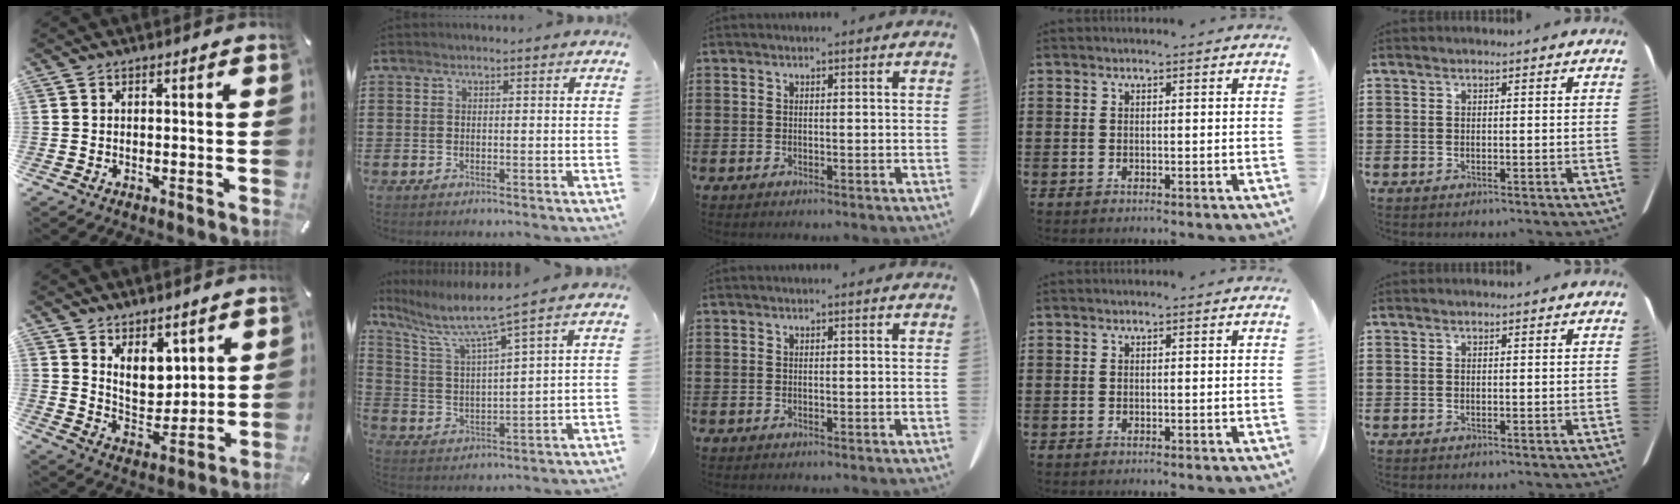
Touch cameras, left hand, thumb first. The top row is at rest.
{"thumb": {"total": 8.1, "force": [5.2, 5.5, 2.7], "torque": [-0.048, -0.037, 0.100]}, "index": {"total": 5.8, "force": [4.6, 0.0, 3.5], "torque": [-0.094, -0.036, 0.068]}}